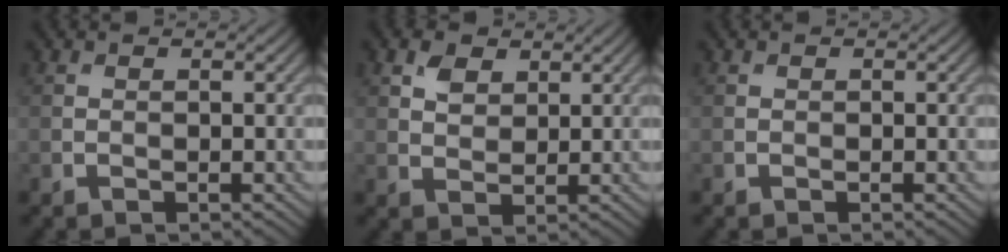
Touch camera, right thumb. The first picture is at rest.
{"total": 2.9, "force": [1.6, 1.9, 1.5], "torque": [-0.034, -0.001, 0.034]}
{"total": 0.0}